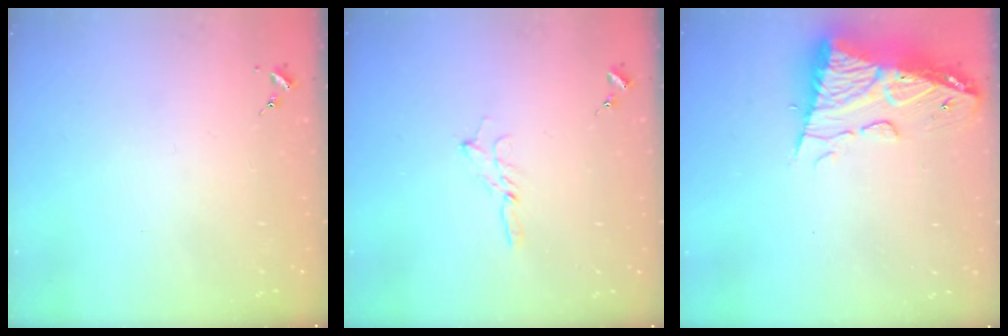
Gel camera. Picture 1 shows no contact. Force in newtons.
{"total": 2.9, "press": 2.9, "slide": 0.2}
{"total": 13.2, "press": 13.1, "slide": 1.2}